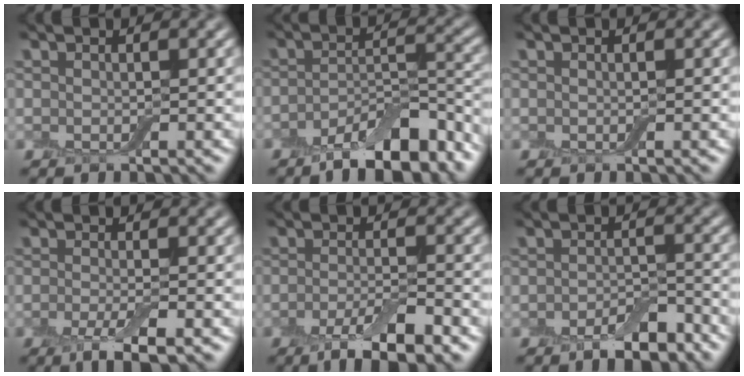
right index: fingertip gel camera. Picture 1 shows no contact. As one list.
[{"total": 8.5, "force": [-6.1, 2.9, 5.2], "torque": [-0.075, -0.003, -0.101]}, {"total": 0.0}, {"total": 3.8, "force": [-1.8, 0.9, 3.2], "torque": [-0.061, -0.008, -0.035]}, {"total": 5.3, "force": [-3.0, 1.3, 4.1], "torque": [-0.075, -0.005, -0.055]}, {"total": 3.9, "force": [-2.5, 1.6, 2.6], "torque": [-0.035, 0.003, -0.042]}]